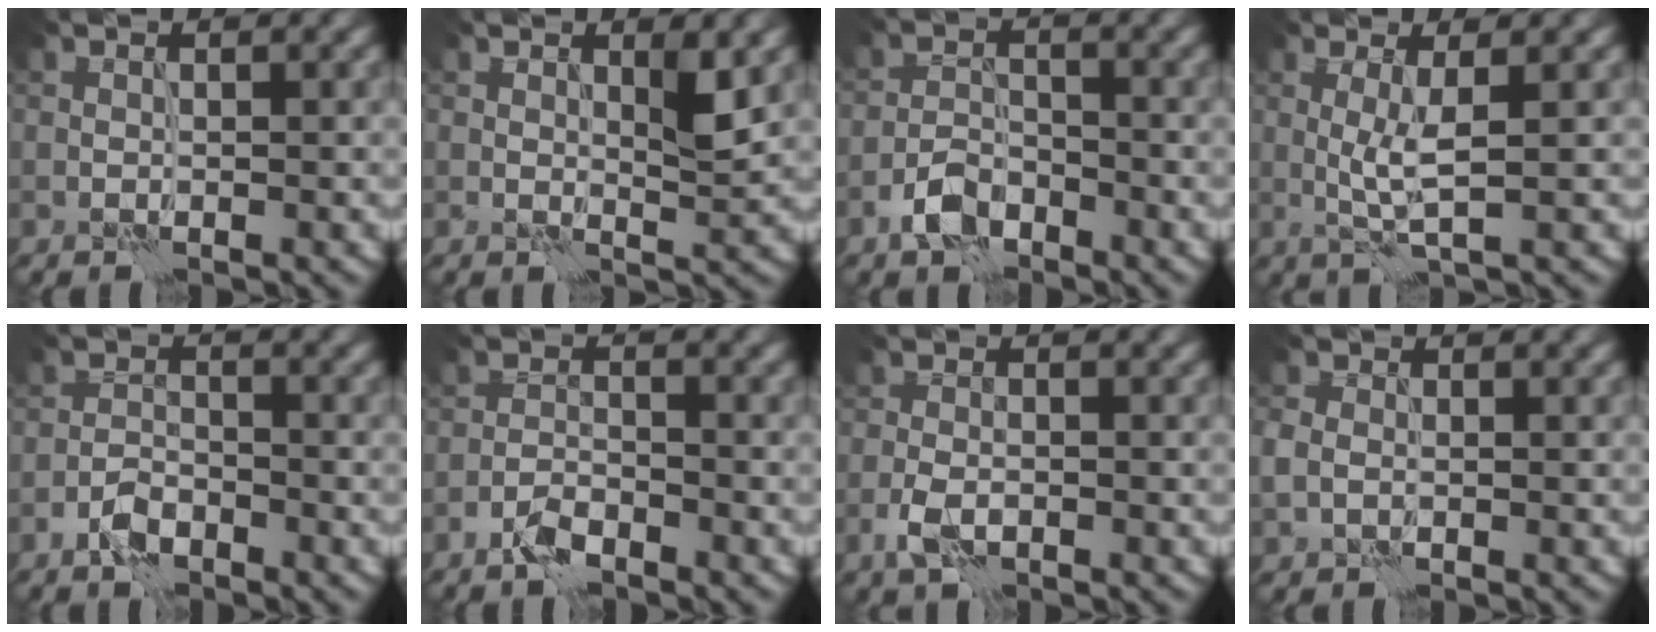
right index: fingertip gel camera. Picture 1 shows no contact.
{"total": 1.9, "force": [0.8, 0.4, 1.6], "torque": [-0.024, -0.006, 0.016]}
{"total": 3.1, "force": [-2.2, 1.6, 1.6], "torque": [-0.029, 0.006, -0.049]}
{"total": 2.4, "force": [0.2, 0.1, 2.4], "torque": [-0.052, -0.001, 0.005]}
{"total": 2.3, "force": [-1.6, 1.0, 1.3], "torque": [-0.022, 0.005, -0.037]}
{"total": 2.2, "force": [-1.7, 0.7, 1.2], "torque": [-0.023, 0.004, -0.039]}
{"total": 2.5, "force": [-1.2, 1.3, 1.7], "torque": [-0.040, -0.002, -0.030]}
{"total": 1.9, "force": [-0.2, 1.7, 1.0], "torque": [-0.028, -0.001, -0.002]}